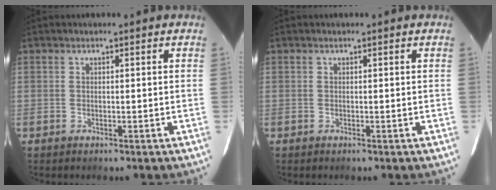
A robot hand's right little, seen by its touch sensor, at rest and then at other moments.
{"total": 0.0}